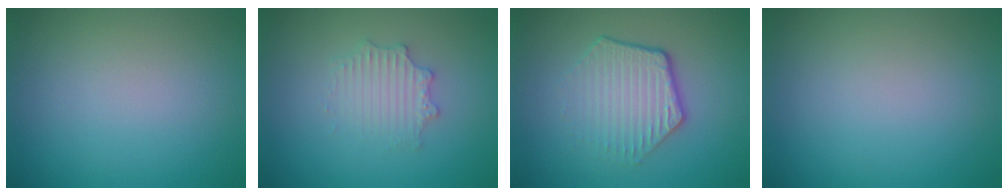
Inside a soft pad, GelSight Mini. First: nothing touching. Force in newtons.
{"total": 2.6, "press": 2.6, "slide": 0.4}
{"total": 4.5, "press": 3.2, "slide": 3.1}
{"total": 0.0}